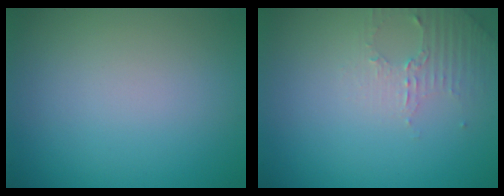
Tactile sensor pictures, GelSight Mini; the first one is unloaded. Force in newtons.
{"total": 2.2, "press": 2.1, "slide": 0.6}